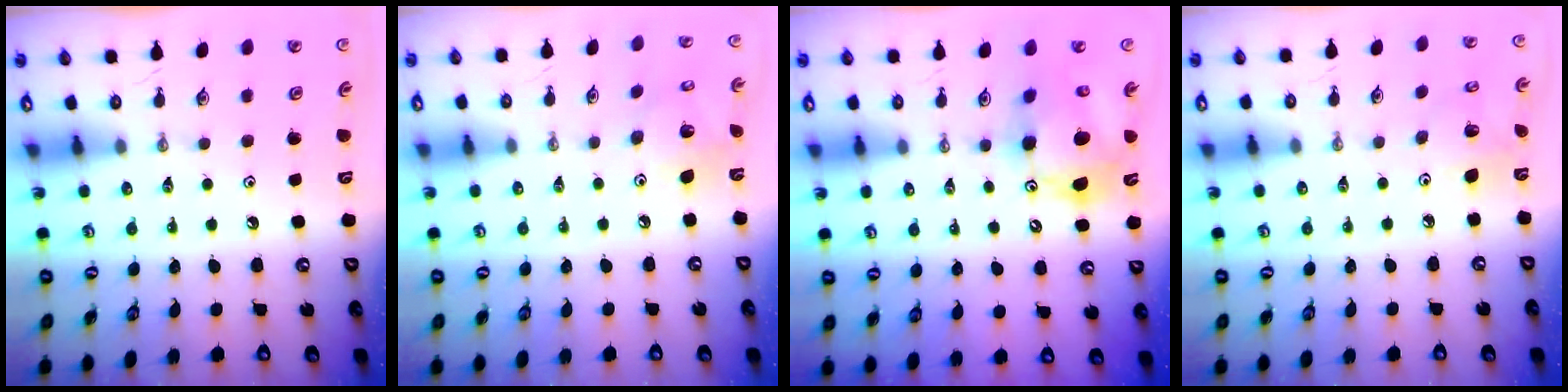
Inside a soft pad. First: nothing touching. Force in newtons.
{"total": 8.6, "press": 8.6, "slide": 0.3}
{"total": 14.2, "press": 14.0, "slide": 2.4}
{"total": 6.9, "press": 6.9, "slide": 0.2}